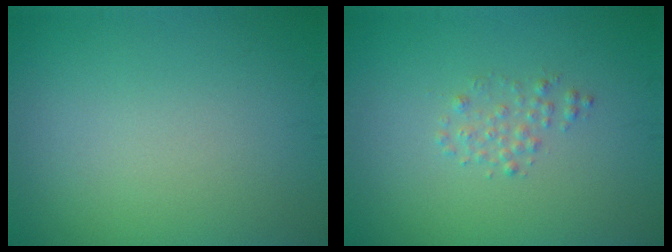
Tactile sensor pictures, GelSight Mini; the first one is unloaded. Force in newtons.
{"total": 1.1, "press": 1.1, "slide": 0.1}